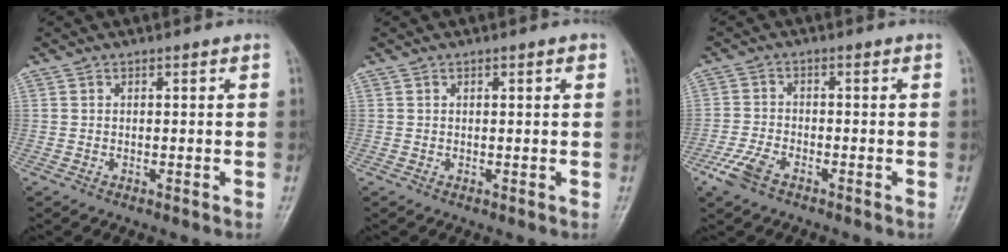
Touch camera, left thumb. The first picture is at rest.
{"total": 1.0, "force": [0.3, 0.4, 0.9], "torque": [-0.007, 0.005, 0.004]}
{"total": 5.2, "force": [-3.3, 2.4, 3.2], "torque": [-0.074, 0.008, -0.067]}